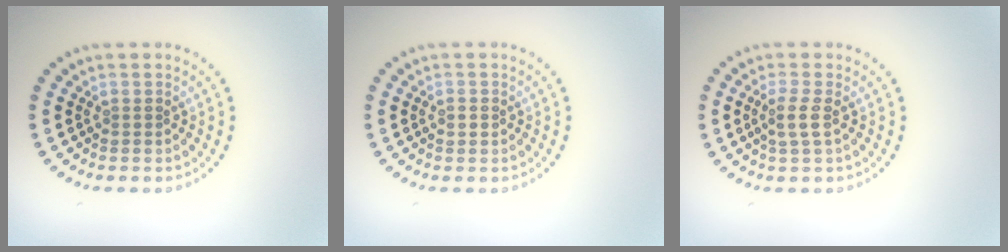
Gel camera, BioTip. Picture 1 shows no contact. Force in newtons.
{"total": 1.1, "press": 1.1, "slide": 0.1}
{"total": 1.8, "press": 1.6, "slide": 0.7}